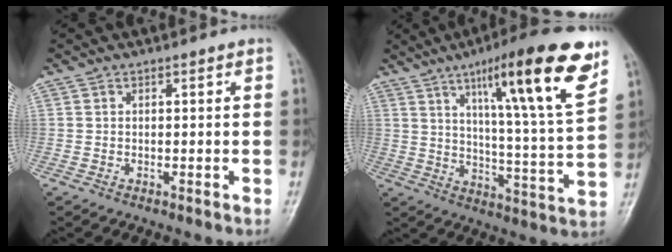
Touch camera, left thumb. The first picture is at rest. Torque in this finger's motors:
{"motor_torque": [0.95, 0.81, 1.66, -1.11, 0.25]}